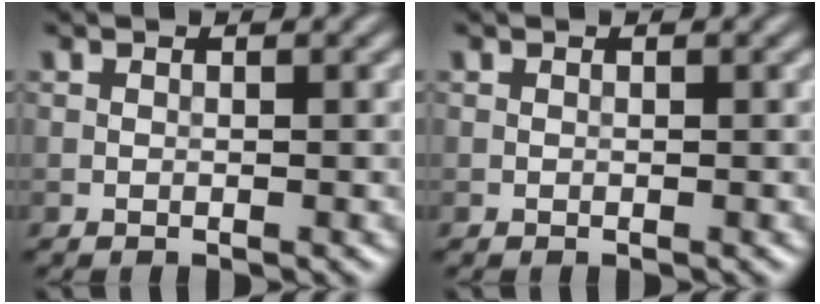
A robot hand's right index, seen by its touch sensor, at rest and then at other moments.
{"total": 0.0}